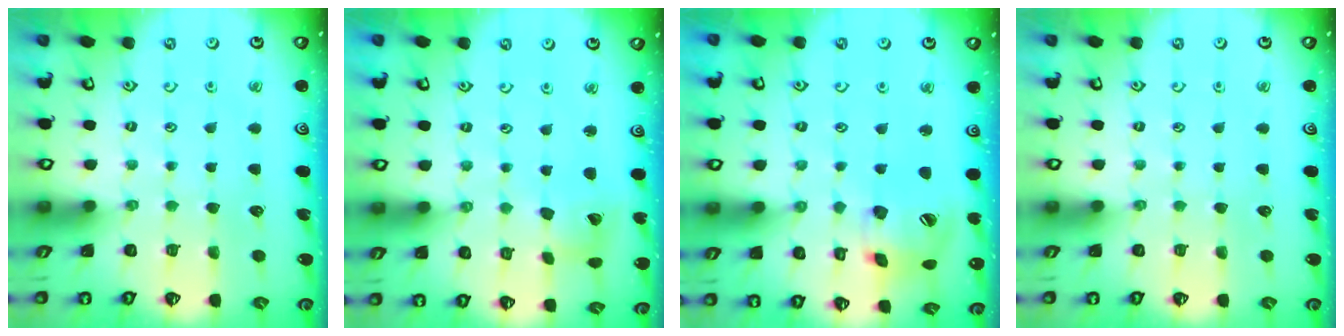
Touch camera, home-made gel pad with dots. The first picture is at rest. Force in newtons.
{"total": 7.4, "press": 7.4, "slide": 1.0}
{"total": 14.4, "press": 14.3, "slide": 2.2}
{"total": 0.0}